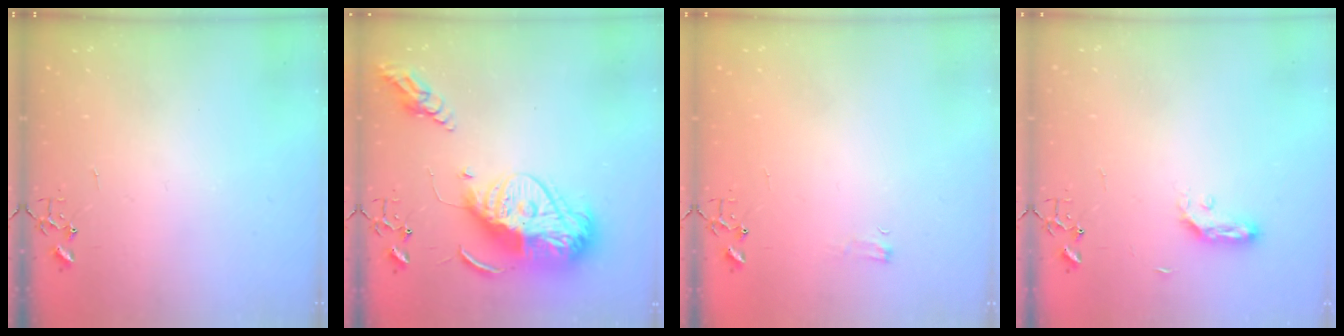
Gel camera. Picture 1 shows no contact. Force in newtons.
{"total": 20.4, "press": 20.4, "slide": 1.7}
{"total": 3.7, "press": 3.6, "slide": 0.6}
{"total": 5.1, "press": 5.1, "slide": 0.6}